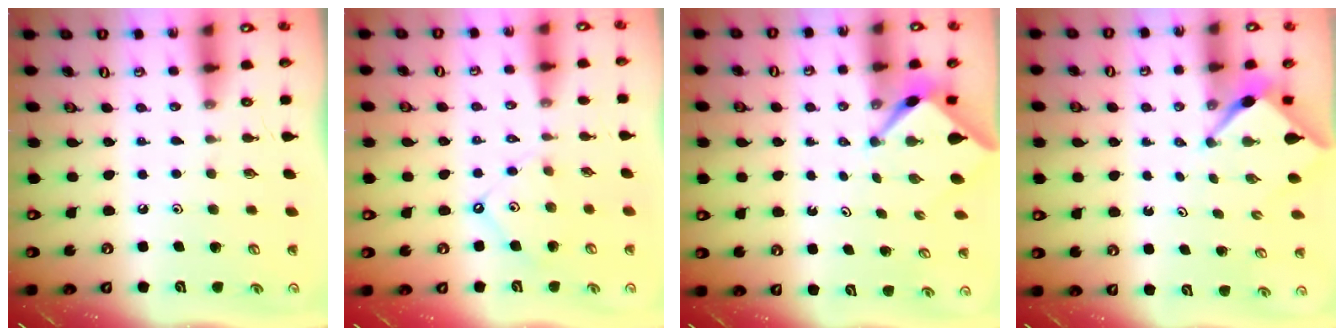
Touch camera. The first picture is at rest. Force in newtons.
{"total": 6.1, "press": 6.1, "slide": 0.6}
{"total": 2.6, "press": 2.6, "slide": 0.3}
{"total": 2.7, "press": 2.7, "slide": 0.3}